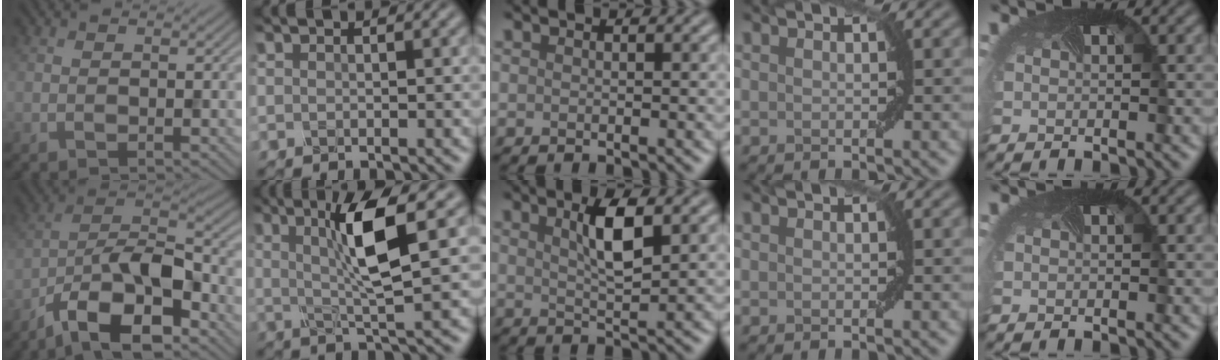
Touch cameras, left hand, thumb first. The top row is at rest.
{"thumb": {"total": 12.3, "force": [-7.5, 4.6, 8.6], "torque": [-0.147, 0.005, -0.152]}, "index": {"total": 6.2, "force": [1.3, 0.7, 6.0], "torque": [-0.115, 0.000, 0.029]}, "middle": {"total": 3.5, "force": [1.1, 0.8, 3.3], "torque": [-0.059, 0.000, 0.025]}}